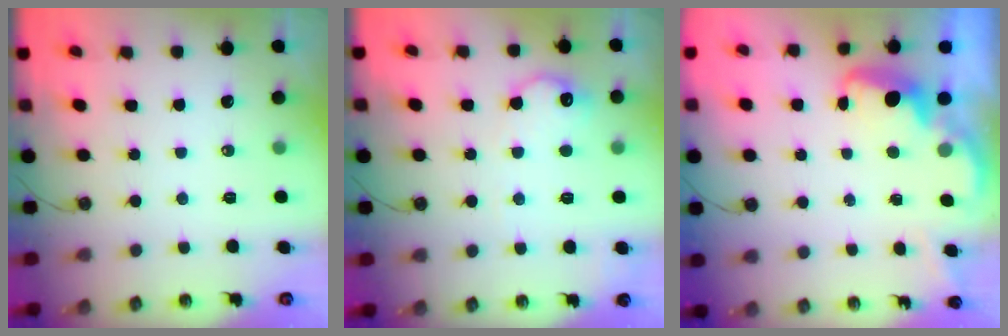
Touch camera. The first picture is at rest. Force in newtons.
{"total": 12.4, "press": 12.4, "slide": 0.6}
{"total": 2.6, "press": 2.5, "slide": 0.8}